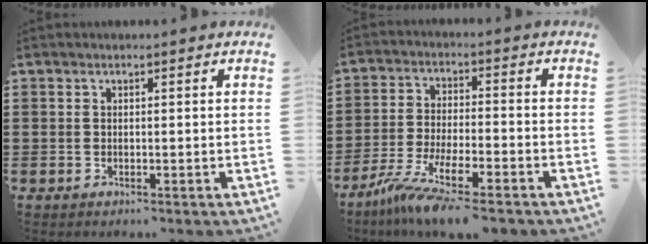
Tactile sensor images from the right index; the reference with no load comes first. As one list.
[{"total": 8.3, "force": [-6.9, 0.6, 4.6], "torque": [-0.103, -0.009, -0.136]}]